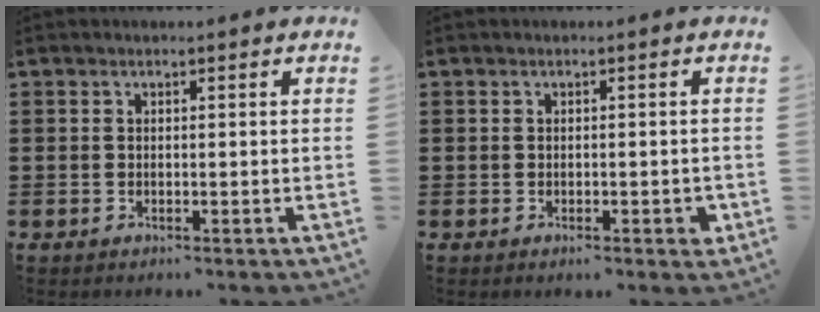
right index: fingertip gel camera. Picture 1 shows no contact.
{"total": 1.4, "force": [-0.6, 0.5, 1.2], "torque": [-0.022, -0.001, -0.011]}